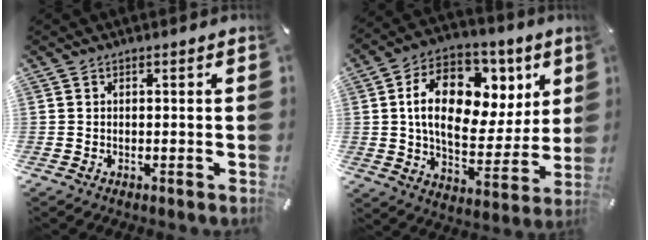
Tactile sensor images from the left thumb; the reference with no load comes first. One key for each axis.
{"total": 19.4, "fx": 6.2, "fy": 12.6, "fz": 13.3, "tx": -0.208, "ty": -0.023, "tz": 0.109}